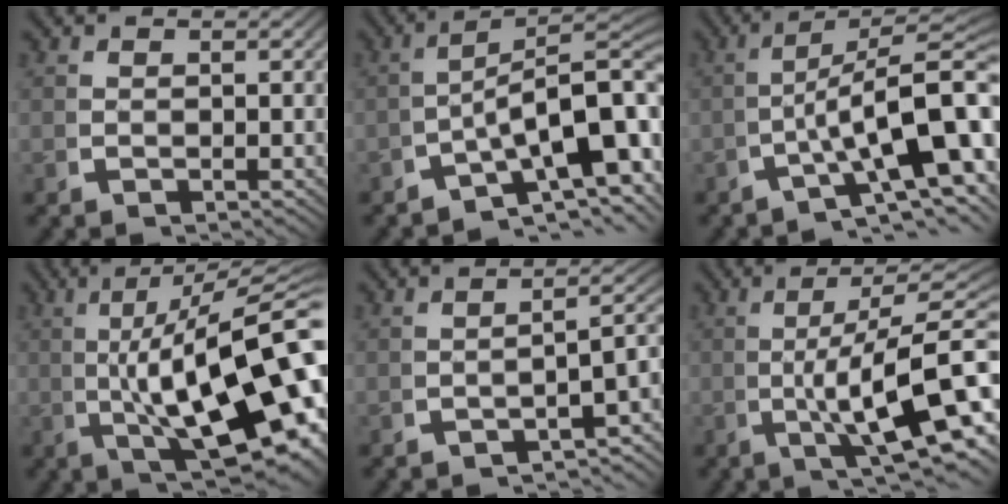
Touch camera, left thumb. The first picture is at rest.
{"total": 12.4, "force": [-2.1, 6.8, 10.1], "torque": [-0.157, -0.036, -0.022]}
{"total": 12.1, "force": [-2.0, 5.6, 10.6], "torque": [-0.163, -0.036, -0.014]}
{"total": 18.9, "force": [-0.6, 9.6, 16.2], "torque": [-0.257, -0.041, 0.018]}
{"total": 6.4, "force": [-2.9, 2.6, 5.1], "torque": [-0.069, -0.007, -0.035]}
{"total": 12.2, "force": [-1.2, 5.2, 11.0], "torque": [-0.185, -0.030, -0.006]}